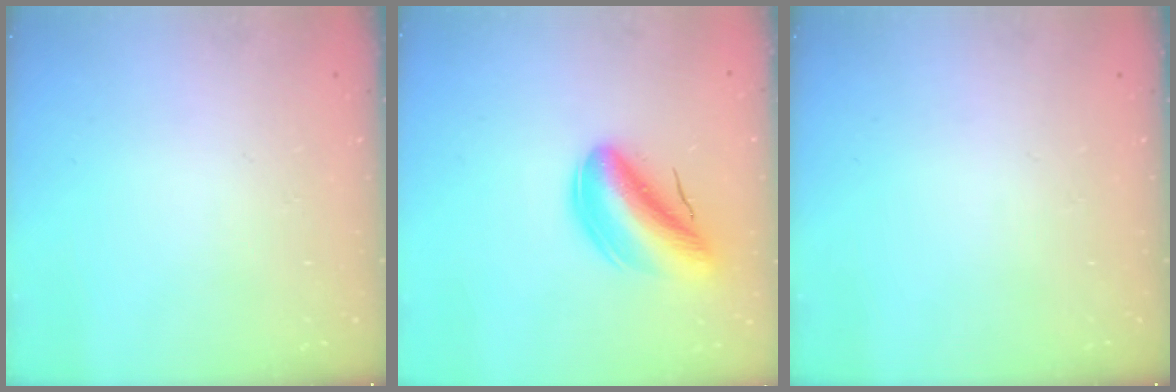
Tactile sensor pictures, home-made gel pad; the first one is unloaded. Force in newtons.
{"total": 11.7, "press": 11.3, "slide": 3.2}
{"total": 0.0}